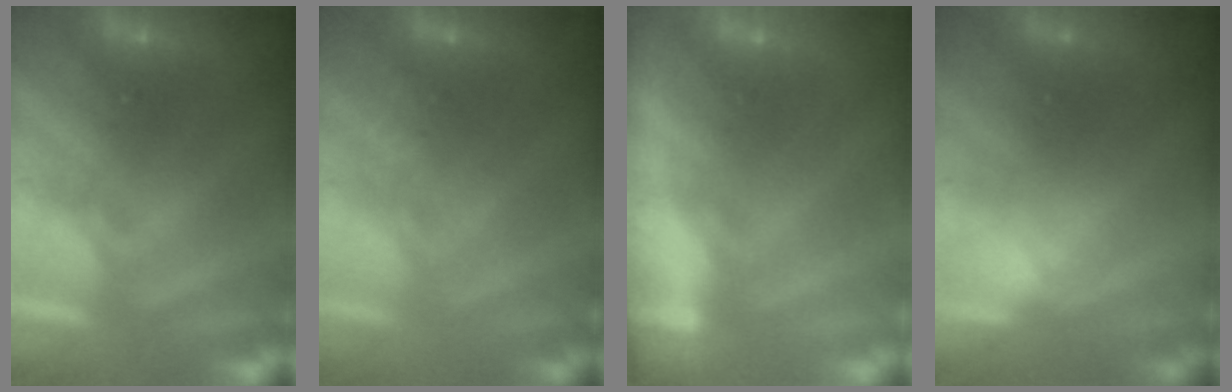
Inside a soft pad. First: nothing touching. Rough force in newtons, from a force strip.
{"total": 2.7}
{"total": 10.7}
{"total": 2.7}